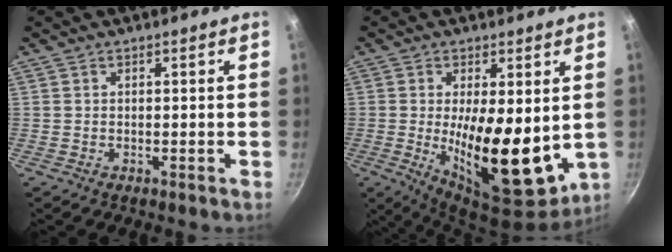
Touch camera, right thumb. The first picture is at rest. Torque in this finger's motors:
{"motor_torque": [2.33, 2.68, 2.19, -0.53, 0.23]}